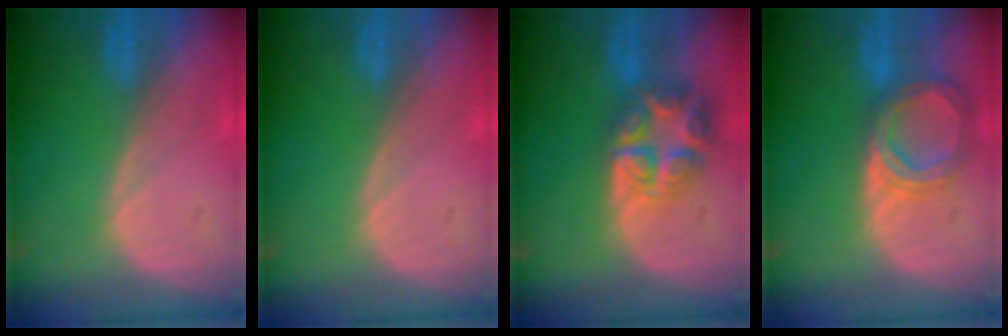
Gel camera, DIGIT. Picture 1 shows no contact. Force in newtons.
{"total": 0.0}
{"total": 8.0, "press": 7.0, "slide": 3.8}
{"total": 6.6, "press": 6.1, "slide": 2.5}